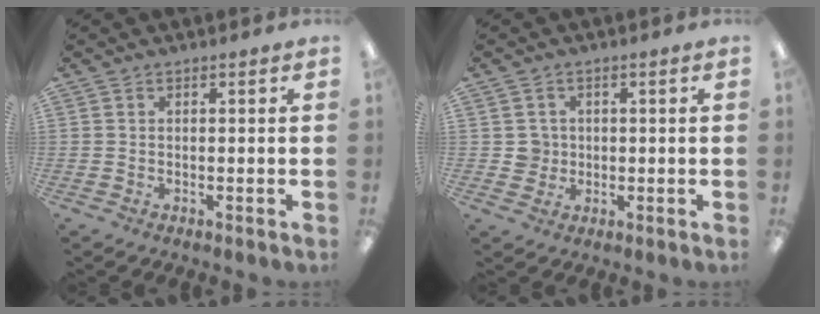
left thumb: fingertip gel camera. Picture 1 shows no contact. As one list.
[{"total": 3.4, "force": [0.4, 3.4, 0.2], "torque": [0.003, 0.000, 0.002]}]